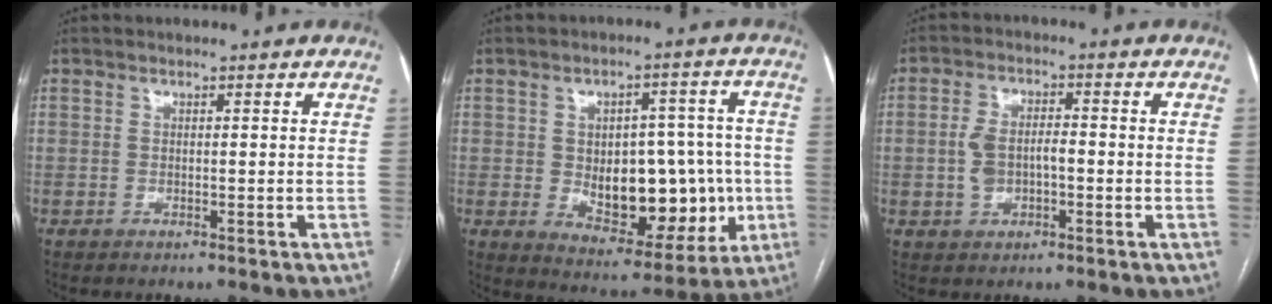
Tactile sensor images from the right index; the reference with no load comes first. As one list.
[{"total": 15.4, "force": [-1.5, 8.3, 12.9], "torque": [-0.172, 0.020, 0.002]}, {"total": 5.4, "force": [-0.8, 3.2, 4.3], "torque": [-0.090, 0.017, -0.012]}]